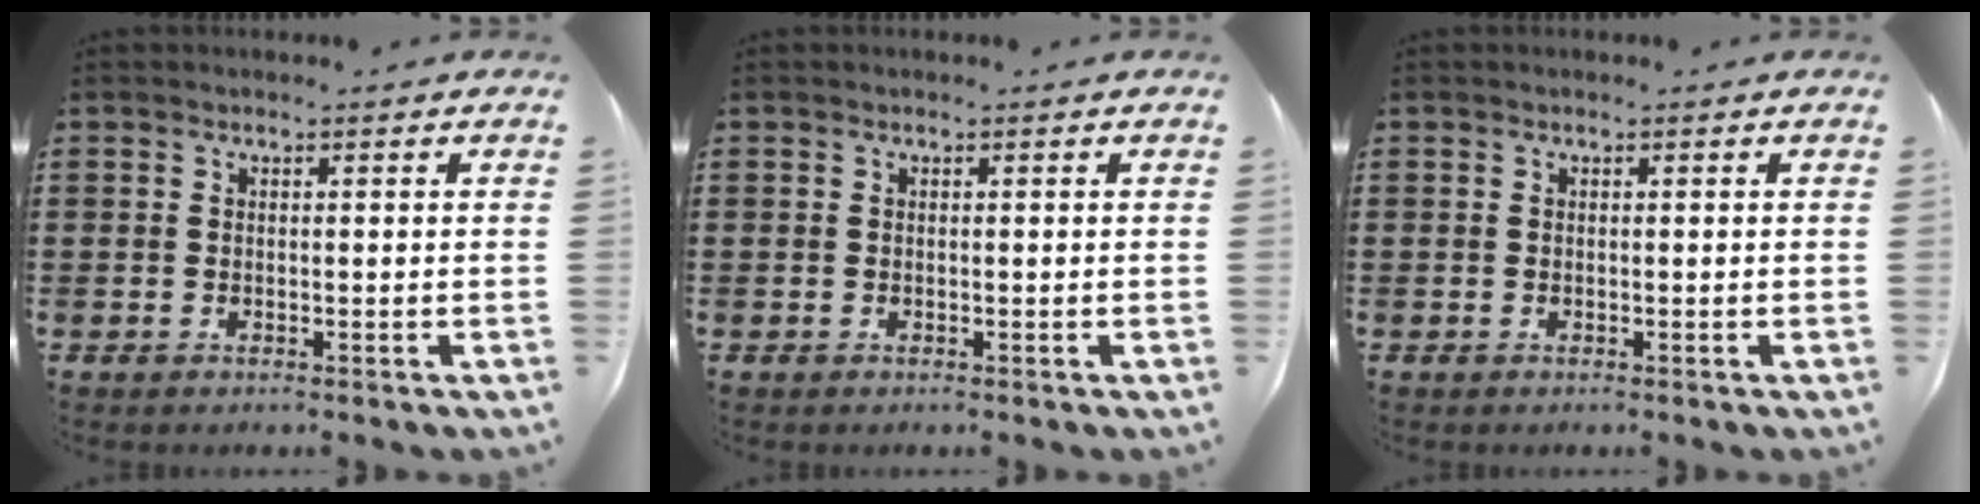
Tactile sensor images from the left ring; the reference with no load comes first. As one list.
[{"total": 0.0}, {"total": 0.0}]